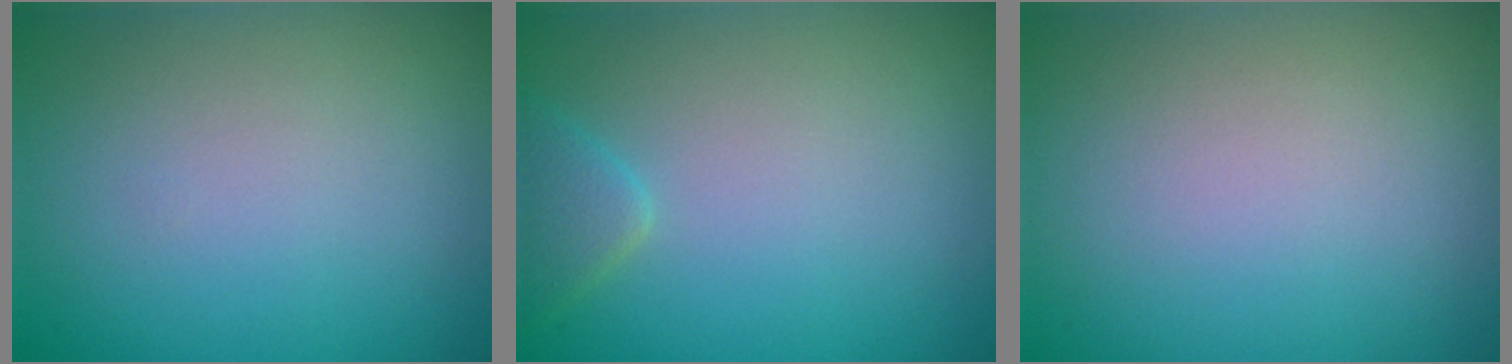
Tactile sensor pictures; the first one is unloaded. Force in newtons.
{"total": 1.8, "press": 1.8, "slide": 0.1}
{"total": 0.0}